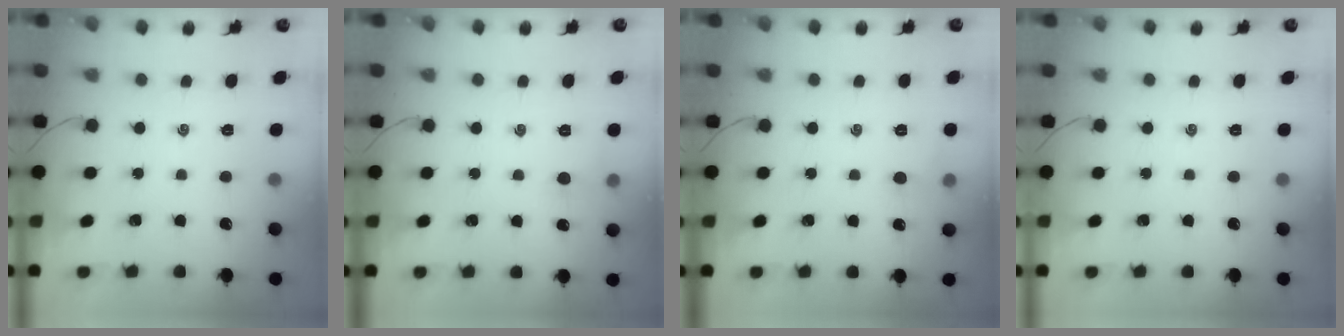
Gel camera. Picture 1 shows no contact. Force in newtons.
{"total": 4.6, "press": 4.4, "slide": 1.6}
{"total": 4.7, "press": 4.6, "slide": 1.1}
{"total": 0.0}